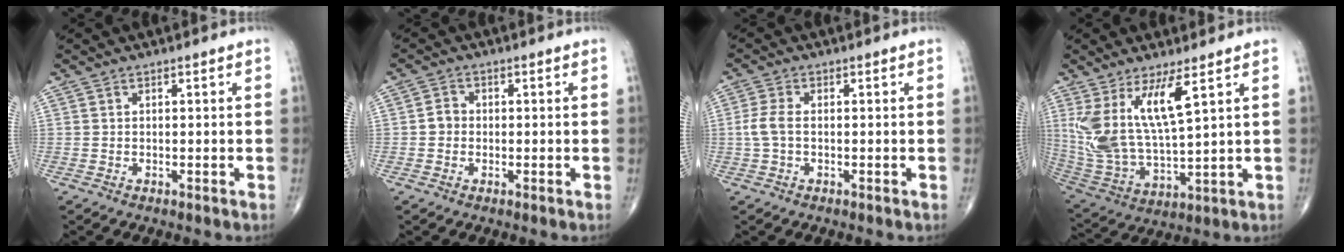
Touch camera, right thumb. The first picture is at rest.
{"total": 2.3, "force": [-0.3, 2.0, 1.0], "torque": [-0.007, 0.007, -0.011]}
{"total": 3.6, "force": [-0.2, 1.9, 3.1], "torque": [-0.081, 0.007, -0.008]}
{"total": 14.8, "force": [6.1, 4.5, 12.7], "torque": [-0.267, -0.040, 0.136]}